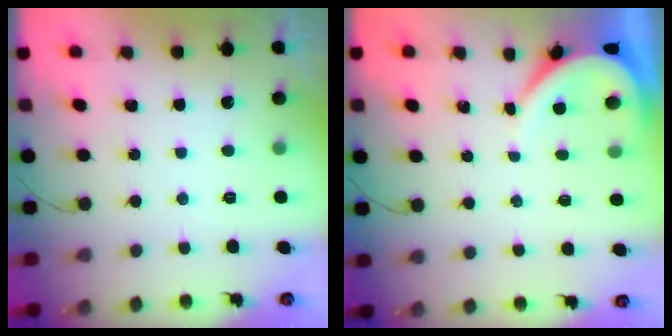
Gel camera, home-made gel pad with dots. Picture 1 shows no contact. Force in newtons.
{"total": 3.9, "press": 3.8, "slide": 0.5}